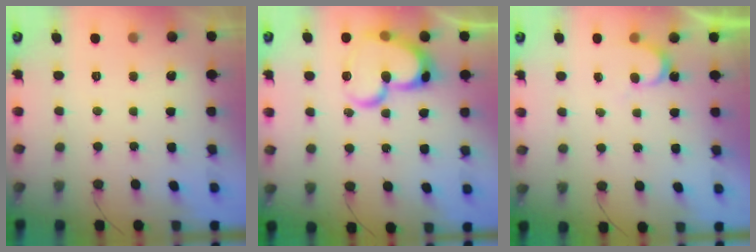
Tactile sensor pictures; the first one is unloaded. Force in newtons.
{"total": 19.1, "press": 19.0, "slide": 2.0}
{"total": 3.9, "press": 3.9, "slide": 0.4}